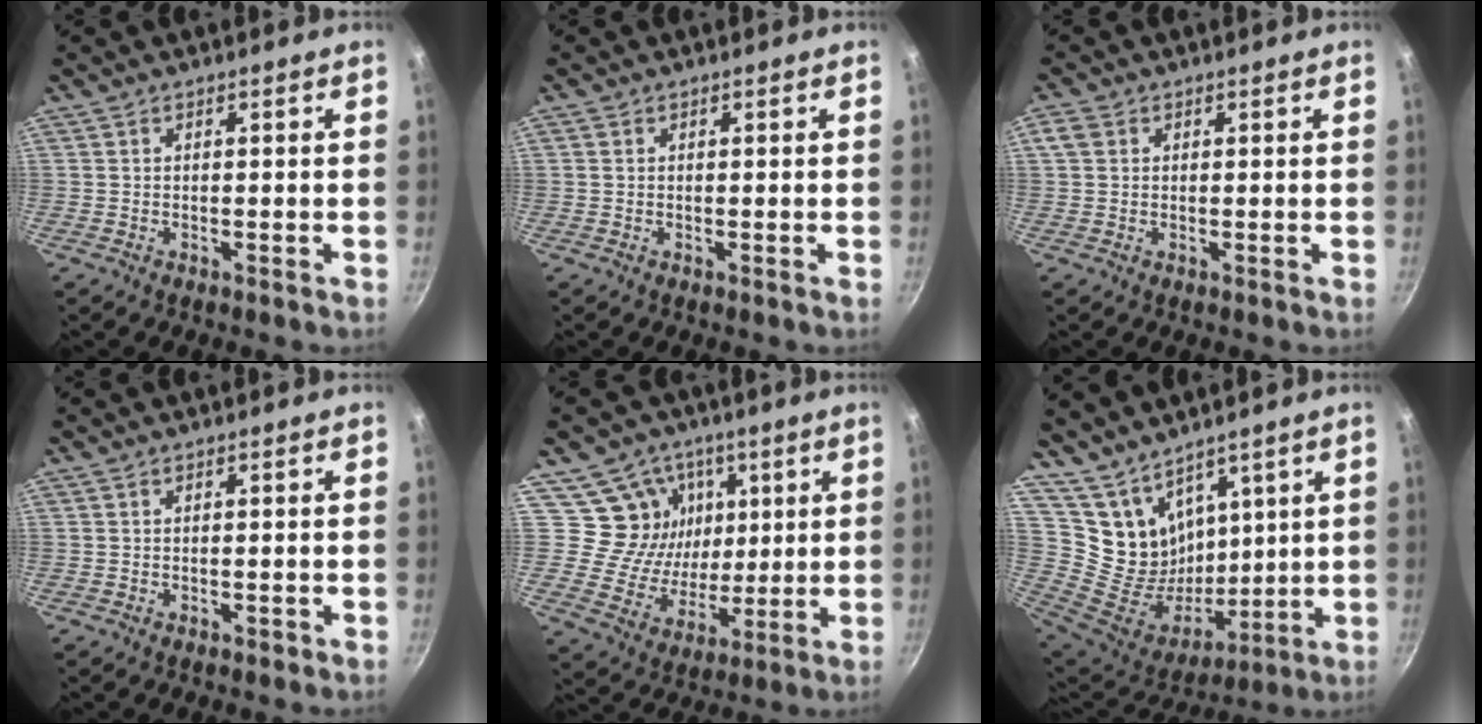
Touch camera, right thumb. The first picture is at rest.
{"total": 0.6, "force": [0.1, 0.5, 0.3], "torque": [-0.007, 0.001, 0.001]}
{"total": 2.7, "force": [0.8, 2.2, 1.3], "torque": [-0.018, 0.003, 0.012]}
{"total": 0.6, "force": [-0.4, 0.2, 0.4], "torque": [-0.007, 0.005, -0.004]}
{"total": 12.1, "force": [4.9, 10.5, 3.5], "torque": [-0.014, -0.042, 0.085]}
{"total": 14.1, "force": [10.2, 8.3, 4.9], "torque": [-0.064, -0.075, 0.217]}